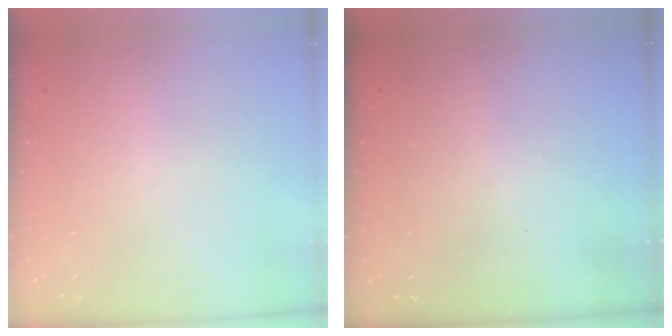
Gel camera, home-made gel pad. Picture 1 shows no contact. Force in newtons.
{"total": 2.9, "press": 2.8, "slide": 1.0}